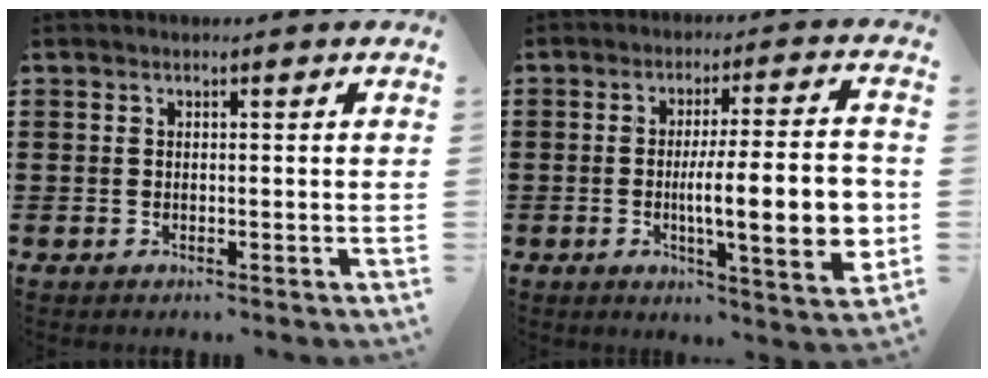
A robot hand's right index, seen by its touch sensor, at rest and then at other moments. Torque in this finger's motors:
{"motor_torque": [2.14, 0.00, 1.05, 0.17]}